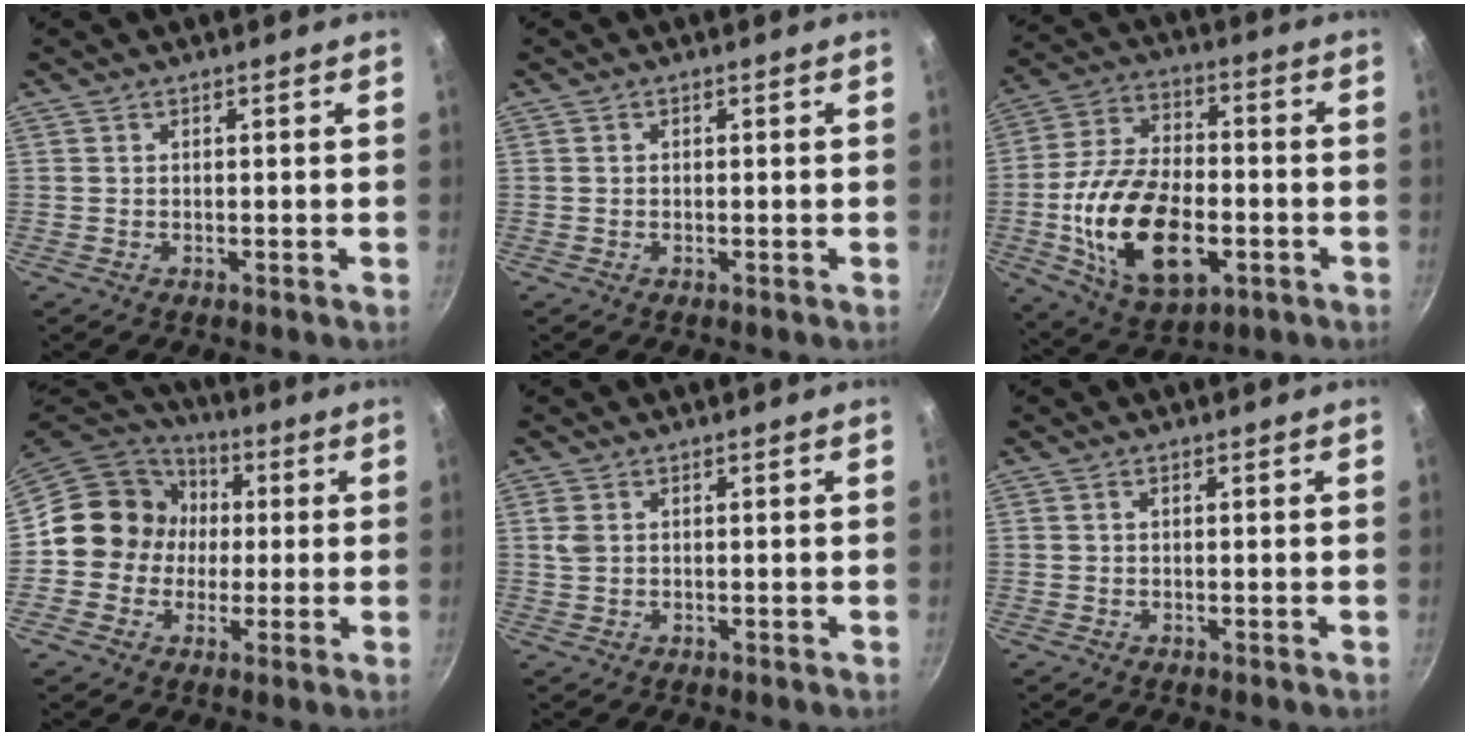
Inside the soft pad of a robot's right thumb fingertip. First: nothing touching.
{"total": 0.5, "force": [0.0, 0.5, 0.2], "torque": [-0.002, 0.003, 0.000]}
{"total": 21.4, "force": [-5.1, 12.3, 16.7], "torque": [-0.295, 0.021, -0.080]}
{"total": 13.6, "force": [0.7, 12.5, 5.5], "torque": [-0.051, 0.028, -0.005]}
{"total": 2.1, "force": [0.6, 1.6, 1.3], "torque": [-0.025, 0.001, 0.012]}
{"total": 0.7, "force": [0.3, 0.4, 0.5], "torque": [-0.008, 0.003, 0.004]}